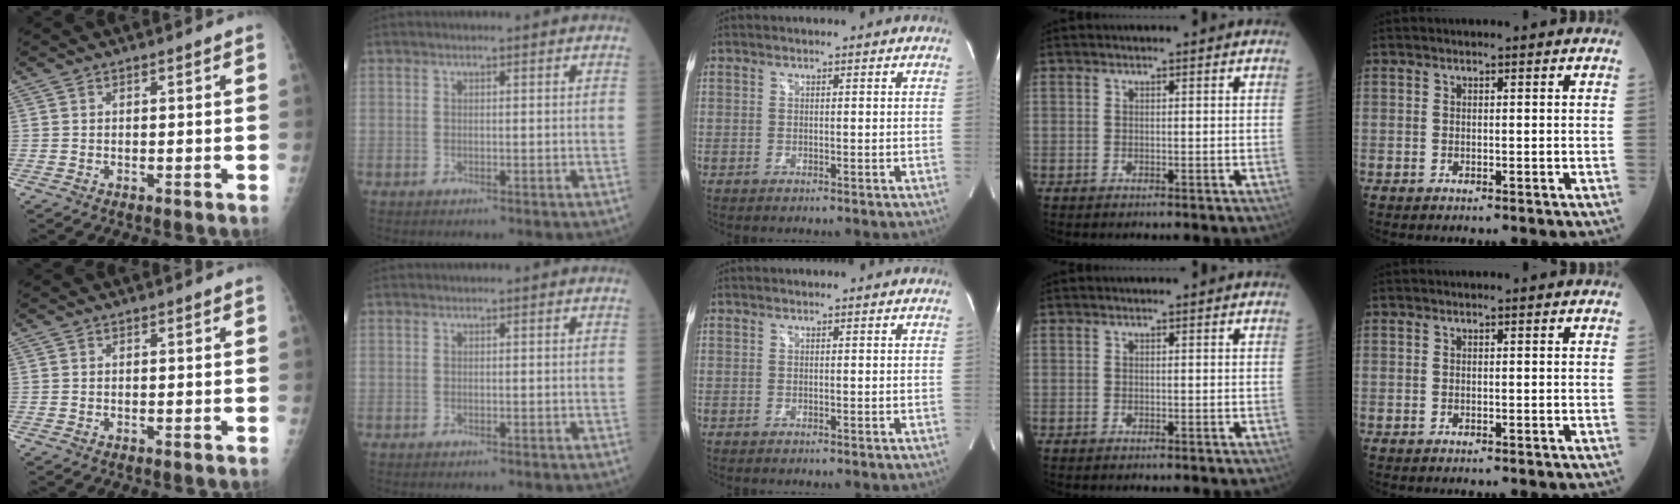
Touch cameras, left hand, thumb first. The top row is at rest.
{}